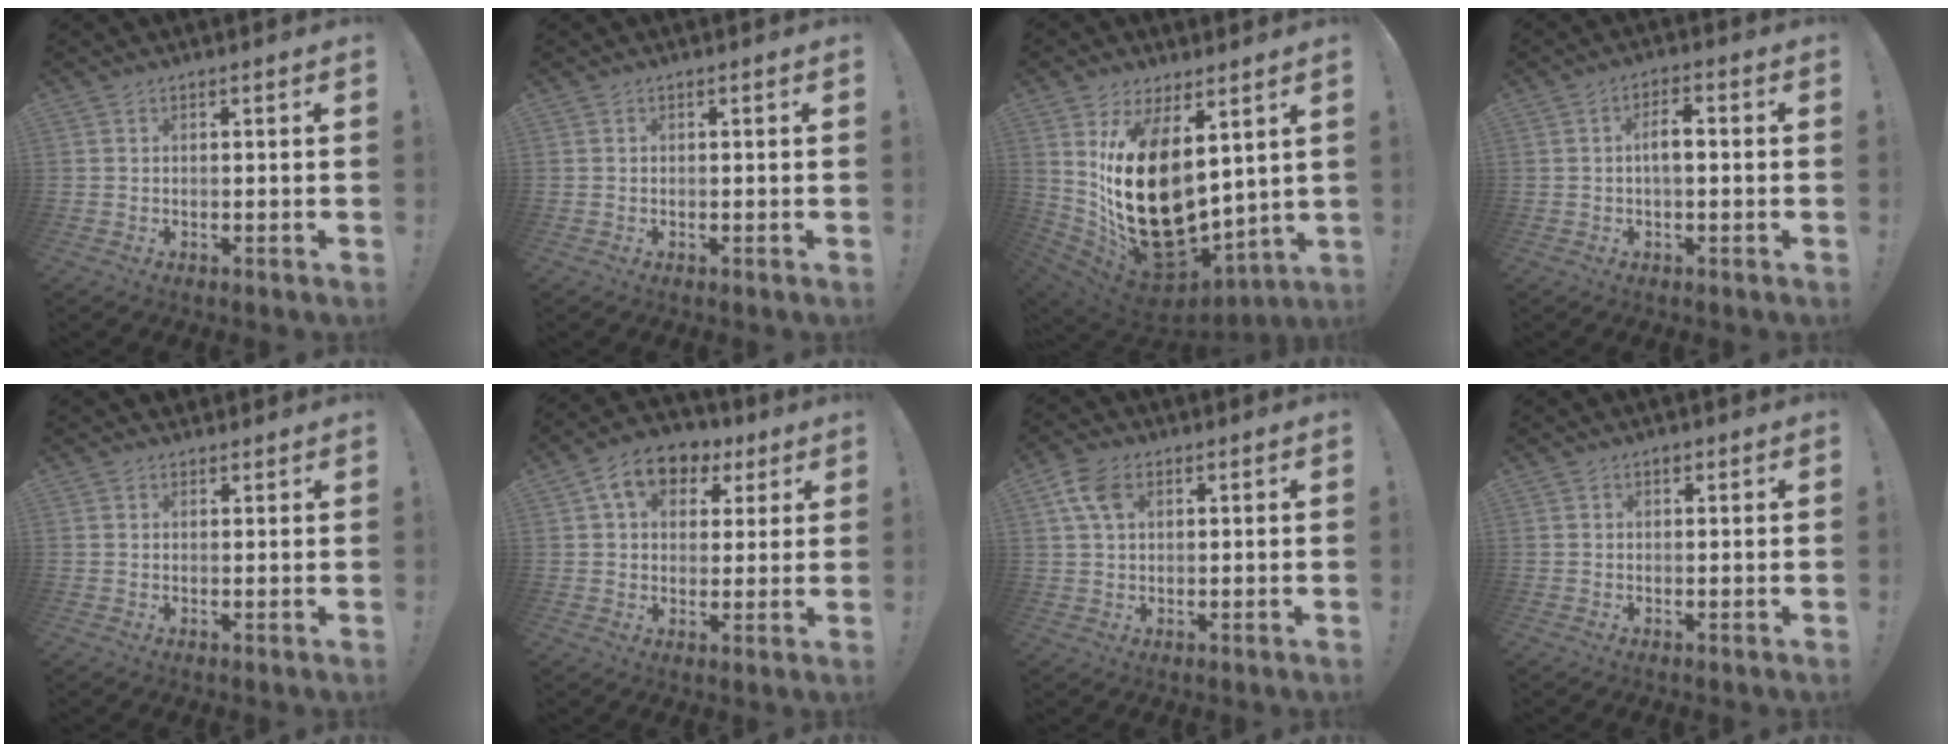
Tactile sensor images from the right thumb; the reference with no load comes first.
{"total": 0.0}
{"total": 23.8, "force": [3.2, 14.6, 18.5], "torque": [-0.359, -0.039, 0.078]}
{"total": 5.3, "force": [-0.3, 2.1, 4.8], "torque": [-0.090, 0.009, -0.010]}
{"total": 1.7, "force": [1.4, 1.0, -0.1], "torque": [0.018, -0.007, 0.024]}
{"total": 11.2, "force": [5.1, 8.1, 5.9], "torque": [-0.094, -0.011, 0.098]}
{"total": 7.4, "force": [2.8, 4.8, 4.9], "torque": [-0.095, 0.003, 0.056]}
{"total": 0.9, "force": [0.6, 0.7, 0.3], "torque": [-0.004, -0.001, 0.010]}